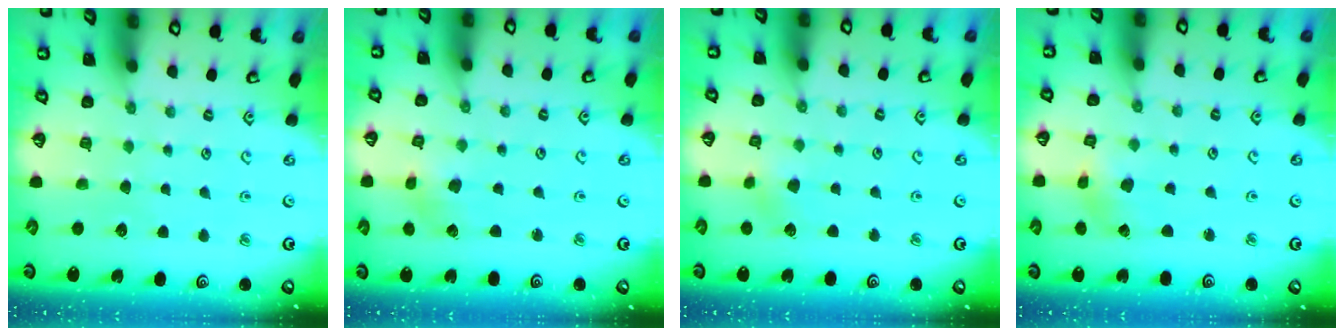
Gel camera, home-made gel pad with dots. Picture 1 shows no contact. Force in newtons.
{"total": 2.5, "press": 2.5, "slide": 0.6}
{"total": 2.9, "press": 2.8, "slide": 0.2}
{"total": 1.4, "press": 1.3, "slide": 0.3}